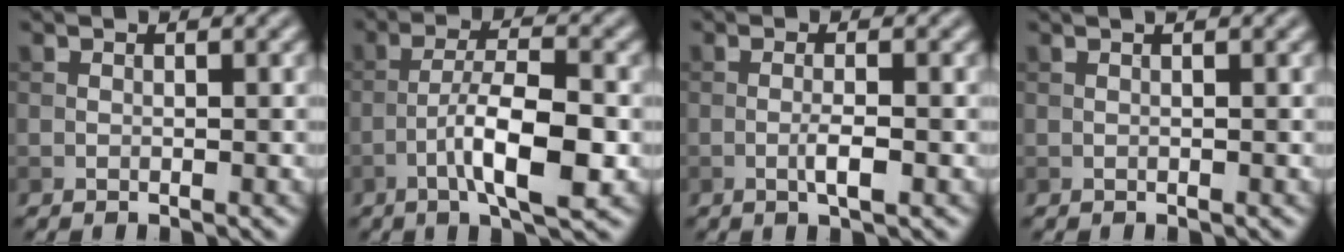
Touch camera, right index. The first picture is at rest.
{"total": 7.1, "force": [-2.5, 1.8, 6.4], "torque": [-0.109, 0.008, -0.046]}
{"total": 2.1, "force": [-0.6, 0.3, 2.0], "torque": [-0.037, 0.001, -0.013]}
{"total": 1.1, "force": [0.5, 0.3, 0.9], "torque": [-0.008, -0.002, 0.001]}